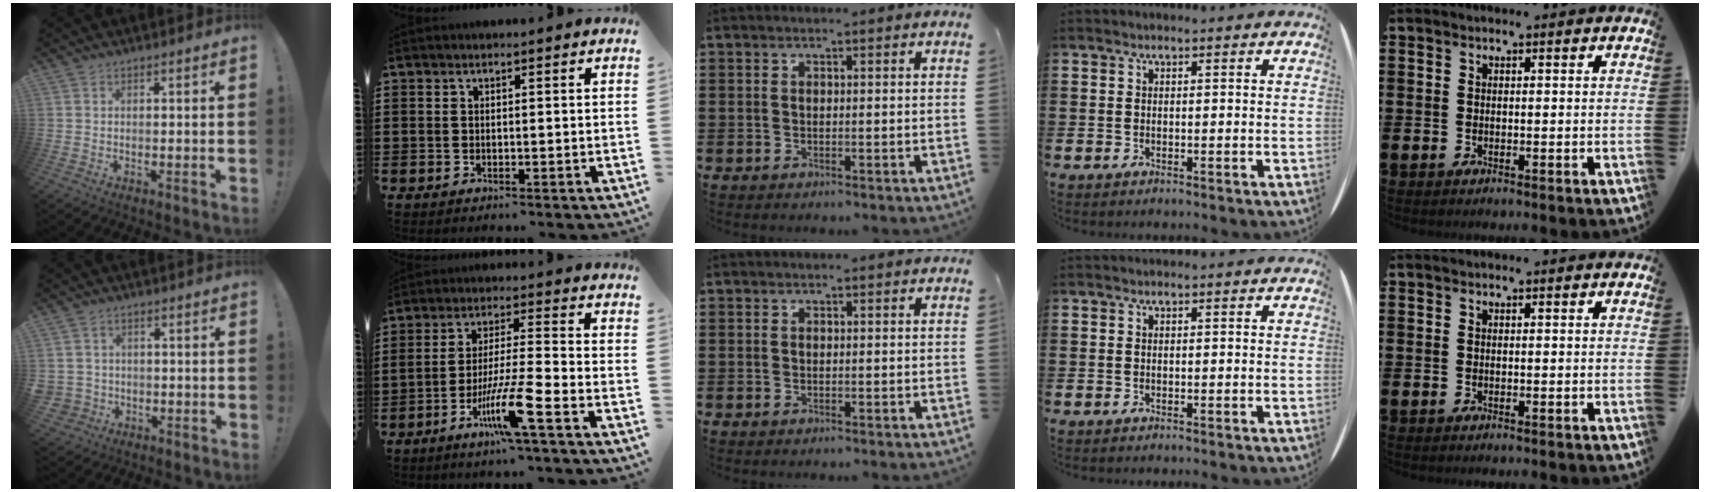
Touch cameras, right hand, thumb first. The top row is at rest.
{"thumb": {"total": 3.4, "force": [-0.1, 3.3, 0.8], "torque": [-0.023, 0.002, -0.001]}, "index": {"total": 9.8, "force": [-5.1, 0.4, 8.4], "torque": [-0.168, -0.008, -0.097]}}